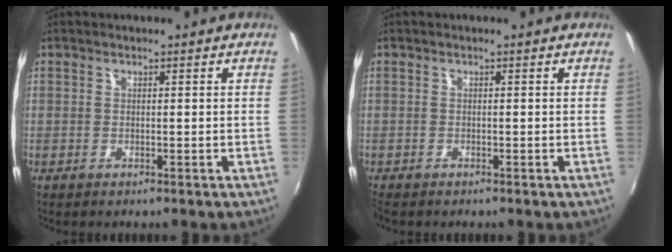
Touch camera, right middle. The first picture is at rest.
{"total": 1.2, "force": [-1.0, 0.5, 0.2], "torque": [-0.009, -0.006, -0.021]}